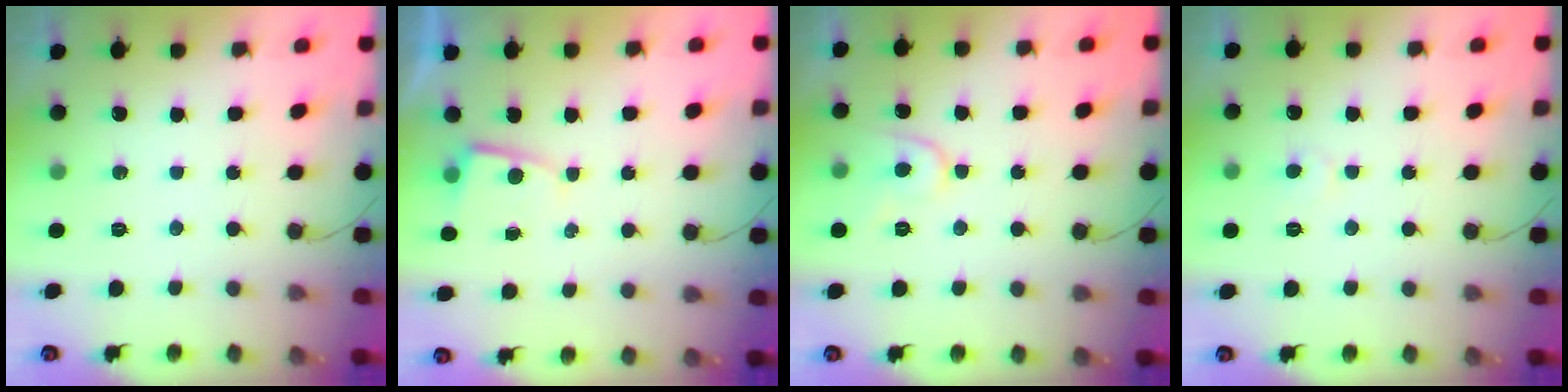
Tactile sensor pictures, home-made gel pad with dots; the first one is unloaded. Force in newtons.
{"total": 2.0, "press": 2.0, "slide": 0.2}
{"total": 6.9, "press": 6.8, "slide": 0.8}
{"total": 3.2, "press": 3.2, "slide": 0.4}